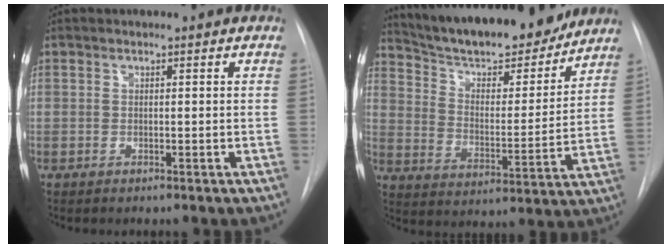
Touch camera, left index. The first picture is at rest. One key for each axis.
{"total": 21.3, "fx": 19.0, "fy": 4.4, "fz": 8.7, "tx": -0.141, "ty": -0.005, "tz": 0.286}